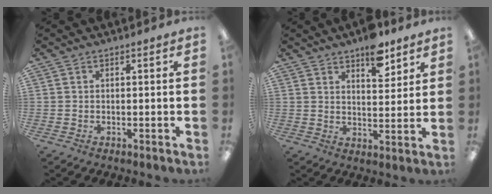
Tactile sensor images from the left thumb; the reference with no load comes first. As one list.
[{"total": 8.8, "force": [6.4, 4.0, 4.5], "torque": [-0.041, -0.041, 0.106]}]